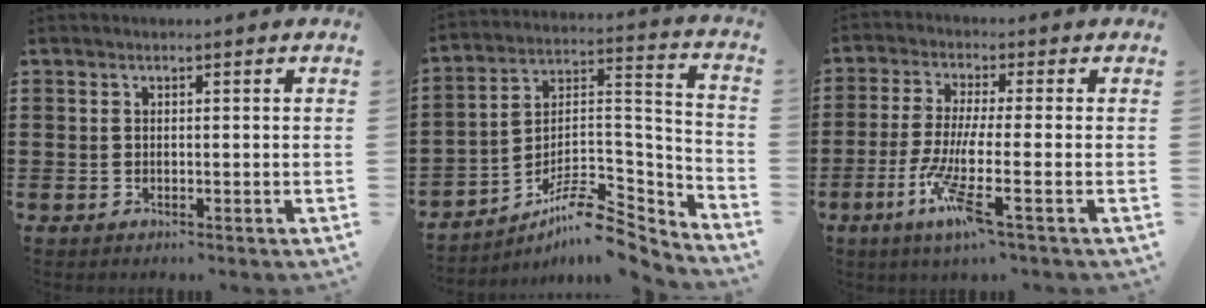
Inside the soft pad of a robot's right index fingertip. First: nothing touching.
{"total": 9.0, "force": [-7.3, 2.6, 4.6], "torque": [-0.080, 0.006, -0.141]}
{"total": 8.7, "force": [-3.6, 0.5, 7.9], "torque": [-0.171, -0.020, -0.071]}